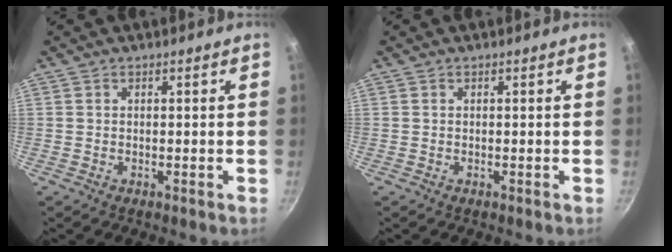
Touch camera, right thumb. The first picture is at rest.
{"total": 0.0}